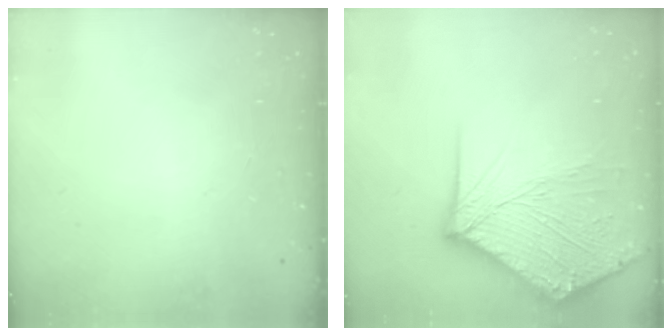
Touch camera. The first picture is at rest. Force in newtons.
{"total": 16.8, "press": 16.7, "slide": 2.3}